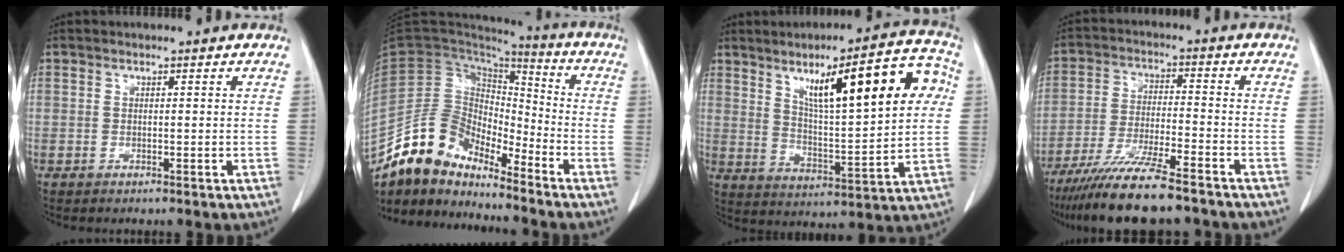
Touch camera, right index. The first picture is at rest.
{"total": 11.4, "force": [-9.9, 4.8, 2.9], "torque": [-0.055, 0.054, -0.189]}
{"total": 18.1, "force": [6.2, 3.3, 16.6], "torque": [-0.237, 0.027, 0.095]}
{"total": 13.3, "force": [-10.6, 1.1, 7.9], "torque": [-0.142, -0.034, -0.181]}